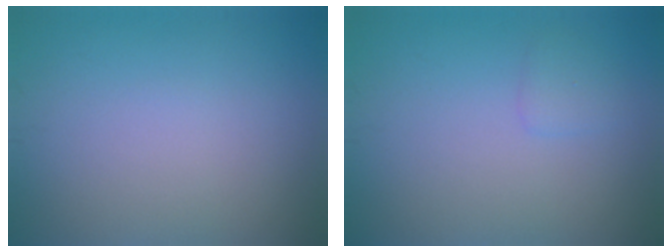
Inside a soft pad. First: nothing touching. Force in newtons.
{"total": 1.0, "press": 1.0, "slide": 0.1}